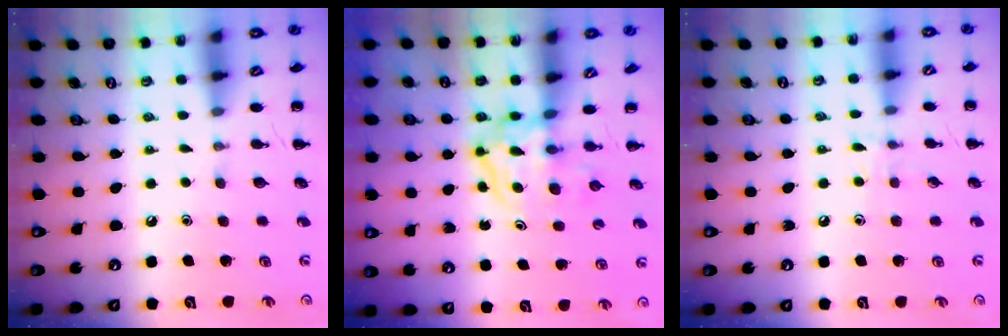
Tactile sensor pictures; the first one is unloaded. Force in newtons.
{"total": 3.8, "press": 3.8, "slide": 0.4}
{"total": 6.4, "press": 6.1, "slide": 2.0}